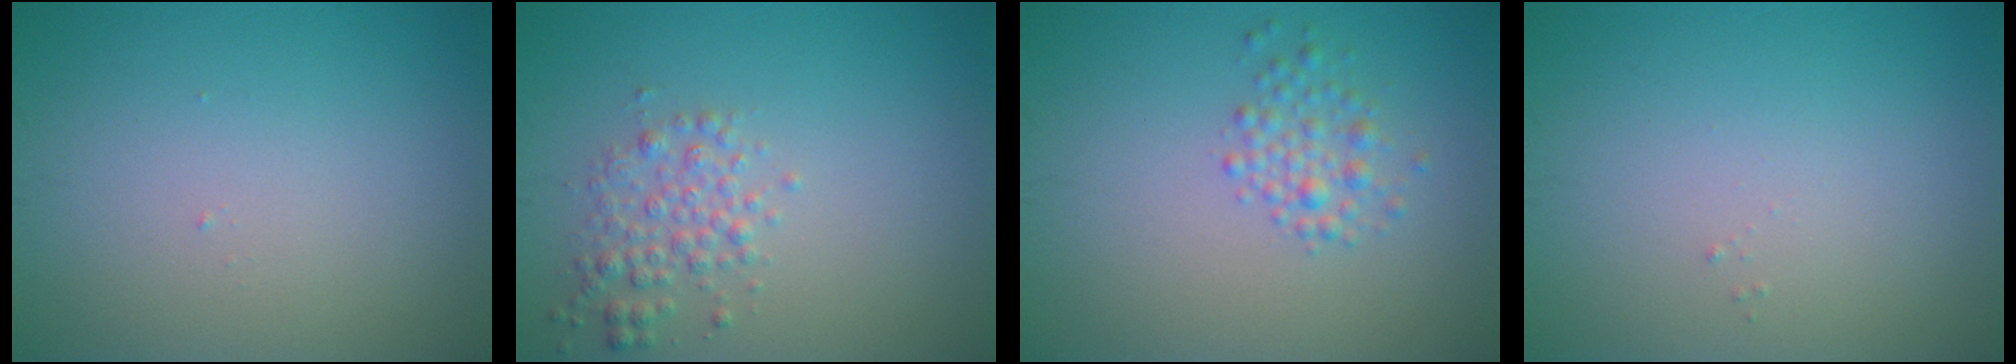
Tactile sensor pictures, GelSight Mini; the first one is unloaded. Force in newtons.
{"total": 2.4, "press": 2.4, "slide": 0.0}
{"total": 2.1, "press": 2.1, "slide": 0.1}
{"total": 0.0}